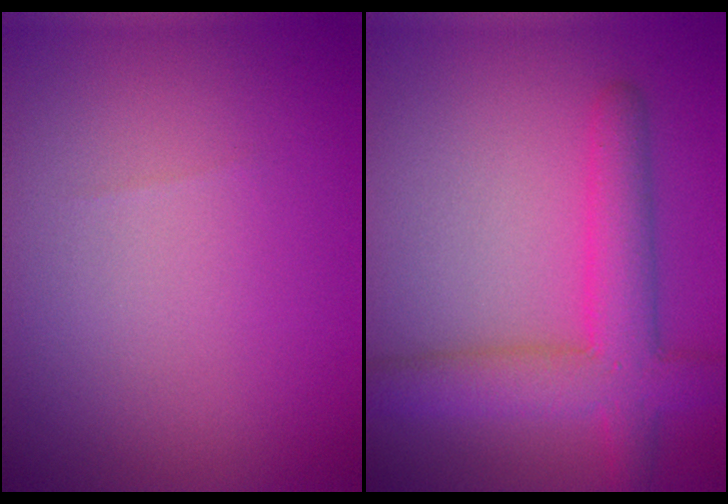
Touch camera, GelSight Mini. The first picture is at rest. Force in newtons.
{"total": 5.6, "press": 5.6, "slide": 0.2}